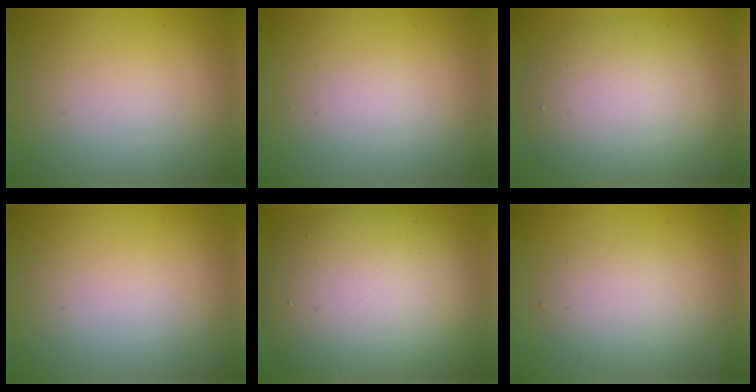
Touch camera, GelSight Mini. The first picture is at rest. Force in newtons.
{"total": 0.7, "press": 0.7, "slide": 0.0}
{"total": 6.7, "press": 6.7, "slide": 0.5}
{"total": 0.0}
{"total": 11.2, "press": 11.2, "slide": 0.4}
{"total": 2.2, "press": 2.2, "slide": 0.2}